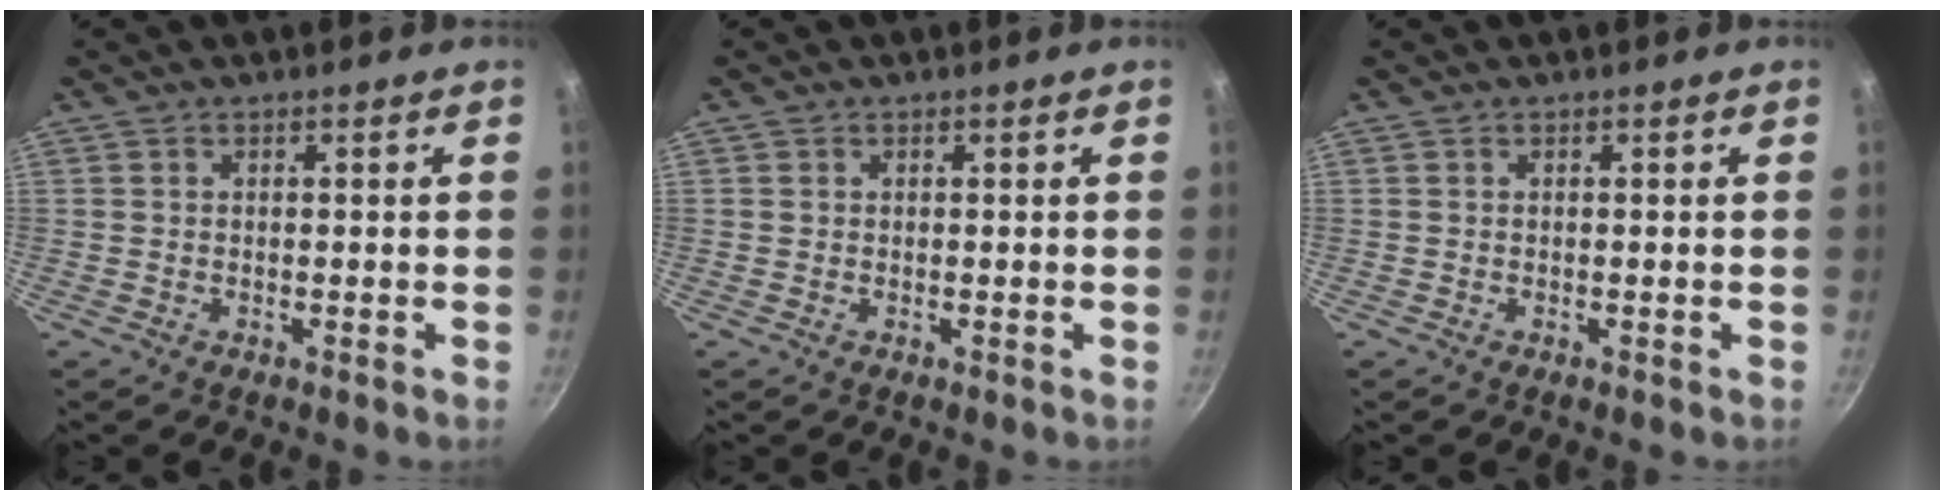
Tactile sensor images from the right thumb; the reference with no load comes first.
{"total": 0.6, "force": [0.1, 0.5, 0.1], "torque": [0.002, 0.000, 0.000]}
{"total": 0.0}